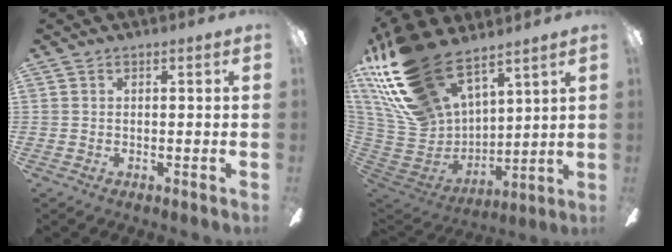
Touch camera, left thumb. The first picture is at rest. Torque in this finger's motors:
{"motor_torque": [0.55, 0.55, 1.31, -1.46, 0.25]}